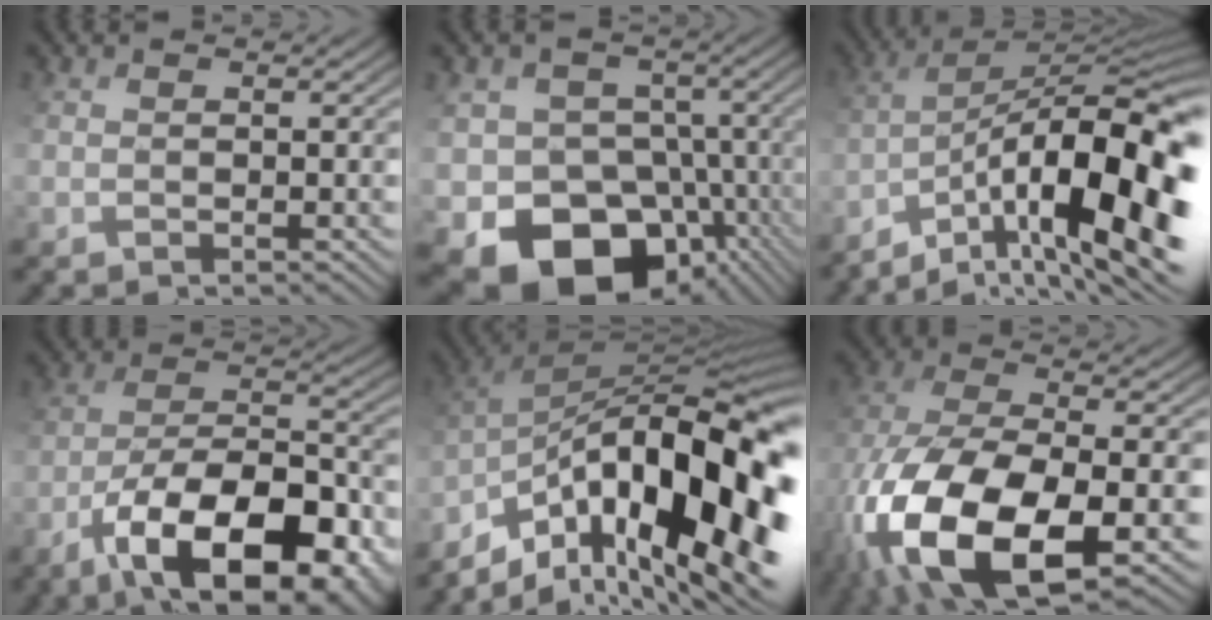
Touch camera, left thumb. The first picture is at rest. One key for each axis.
{"total": 15.2, "fx": -6.0, "fy": 12.3, "fz": 6.8, "tx": -0.123, "ty": -0.029, "tz": -0.097}
{"total": 18.0, "fx": -8.5, "fy": 6.0, "fz": 14.6, "tx": -0.247, "ty": -0.011, "tz": -0.151}
{"total": 17.8, "fx": -10.0, "fy": 7.6, "fz": 12.6, "tx": -0.200, "ty": -0.019, "tz": -0.156}
{"total": 19.0, "fx": -7.6, "fy": 7.9, "fz": 15.5, "tx": -0.270, "ty": -0.012, "tz": -0.128}
{"total": 19.3, "fx": -8.1, "fy": 9.5, "fz": 14.7, "tx": -0.330, "ty": -0.069, "tz": -0.109}